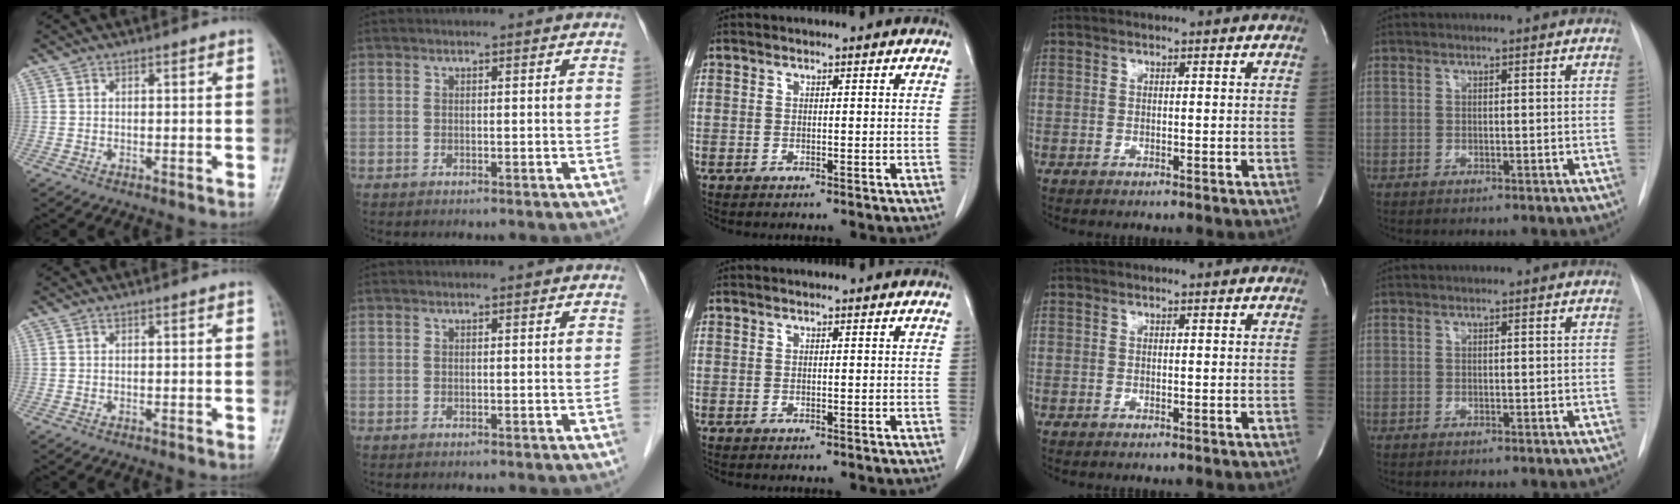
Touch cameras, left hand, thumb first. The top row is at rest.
{}